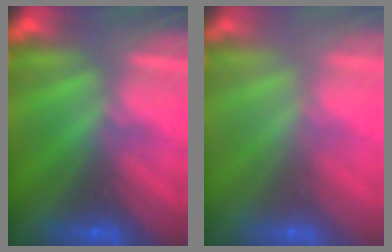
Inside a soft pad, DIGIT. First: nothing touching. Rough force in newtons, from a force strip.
{"total": 6.1}